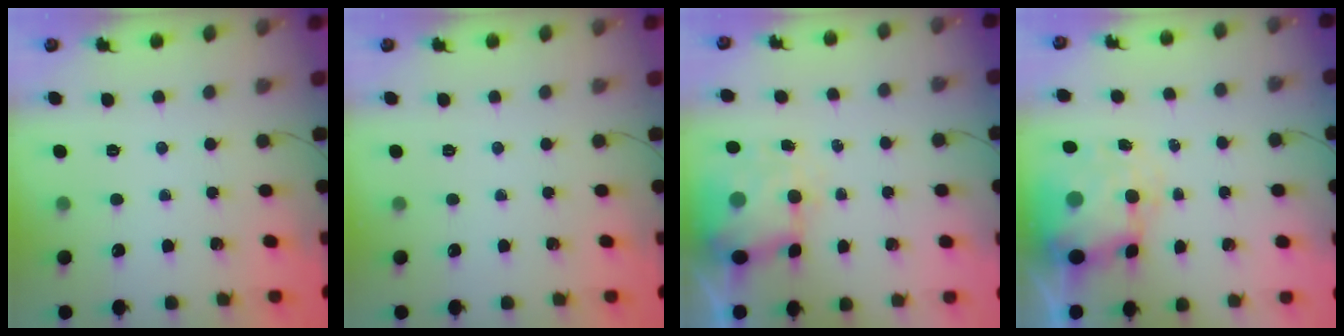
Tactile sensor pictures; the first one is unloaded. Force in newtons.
{"total": 0.0}
{"total": 5.4, "press": 5.2, "slide": 1.4}
{"total": 8.4, "press": 8.2, "slide": 2.1}